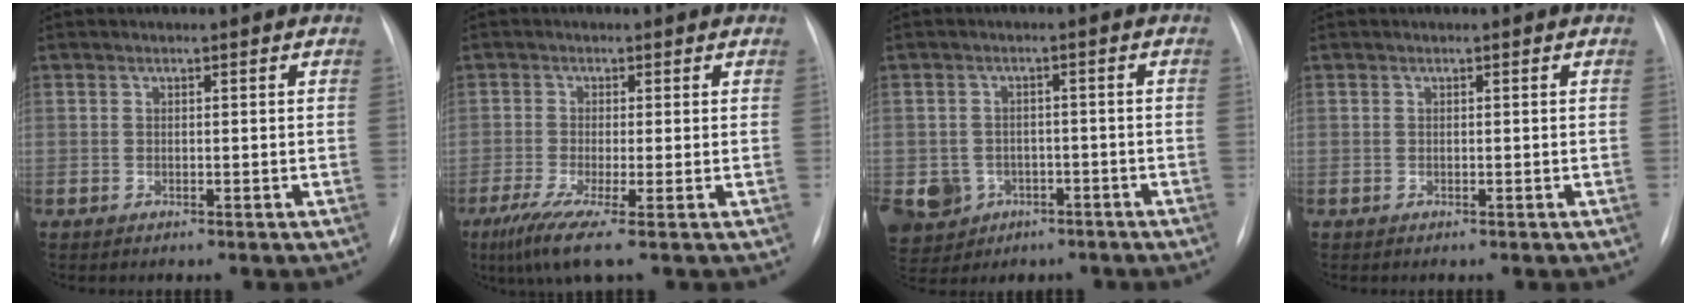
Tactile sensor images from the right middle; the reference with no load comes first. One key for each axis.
{"total": 5.7, "fx": -3.2, "fy": -0.1, "fz": 4.8, "tx": -0.090, "ty": -0.020, "tz": -0.060}
{"total": 9.2, "fx": -4.1, "fy": 7.8, "fz": 2.4, "tx": -0.068, "ty": 0.008, "tz": -0.050}
{"total": 0.0}